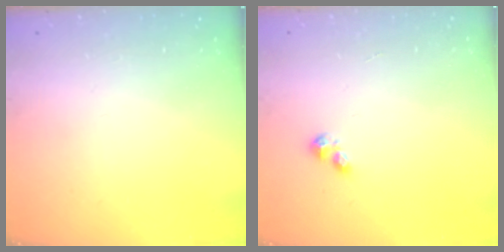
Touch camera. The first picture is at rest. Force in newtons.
{"total": 2.1, "press": 2.1, "slide": 0.3}